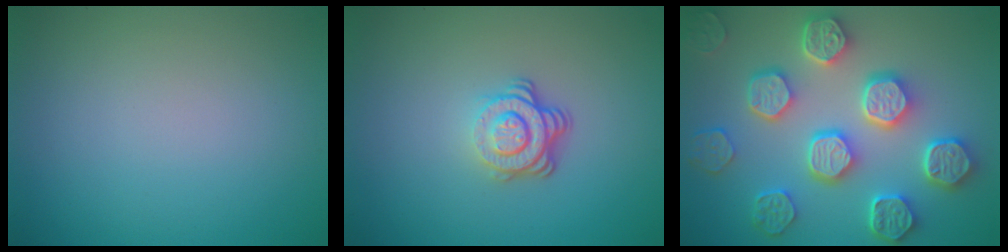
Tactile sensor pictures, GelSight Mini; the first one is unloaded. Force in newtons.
{"total": 3.9, "press": 2.7, "slide": 2.8}
{"total": 8.0, "press": 6.4, "slide": 4.7}